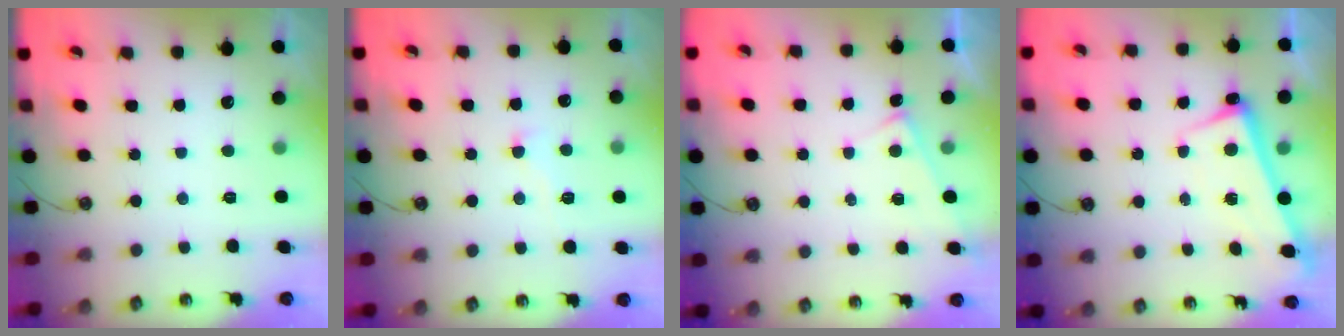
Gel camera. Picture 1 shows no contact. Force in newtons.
{"total": 0.8, "press": 0.7, "slide": 0.4}
{"total": 5.8, "press": 5.8, "slide": 0.2}
{"total": 1.0, "press": 0.6, "slide": 0.8}